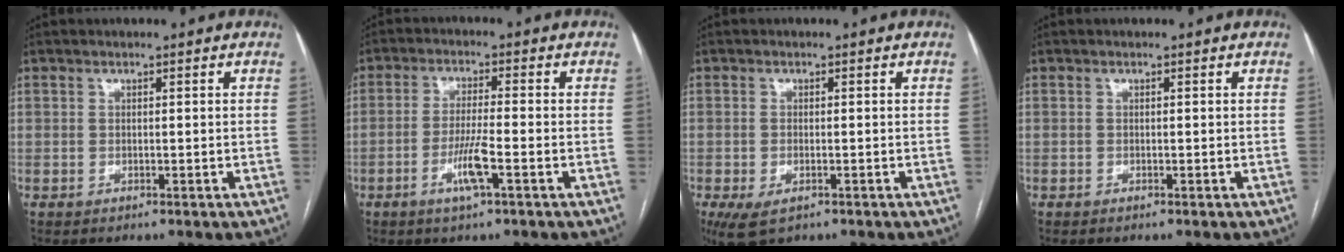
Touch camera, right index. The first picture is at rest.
{"total": 5.5, "force": [-2.2, 0.0, 5.1], "torque": [-0.100, -0.007, -0.040]}
{"total": 4.9, "force": [-2.6, 2.1, 3.6], "torque": [-0.068, -0.012, -0.038]}
{"total": 0.0}